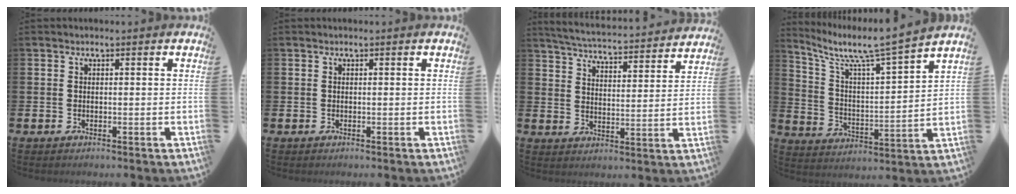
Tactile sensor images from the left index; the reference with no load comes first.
{"total": 0.0}
{"total": 5.1, "force": [5.1, 0.1, 0.8], "torque": [-0.041, -0.043, 0.085]}
{"total": 7.2, "force": [6.2, 0.0, 3.6], "torque": [-0.103, -0.048, 0.099]}